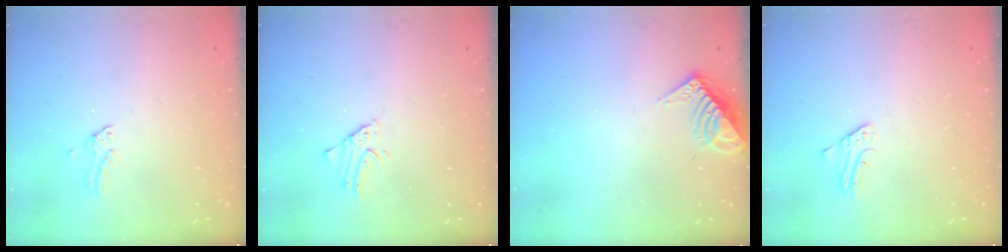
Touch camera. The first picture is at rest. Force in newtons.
{"total": 1.5, "press": 1.5, "slide": 0.1}
{"total": 8.1, "press": 8.0, "slide": 0.9}
{"total": 2.3, "press": 2.3, "slide": 0.2}